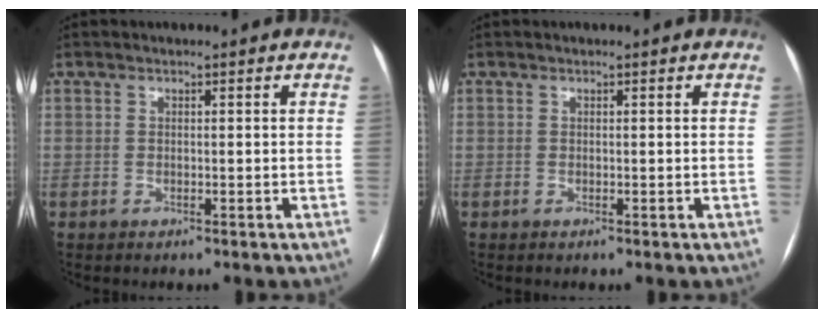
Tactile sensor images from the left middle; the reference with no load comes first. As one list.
[{"total": 0.0}]